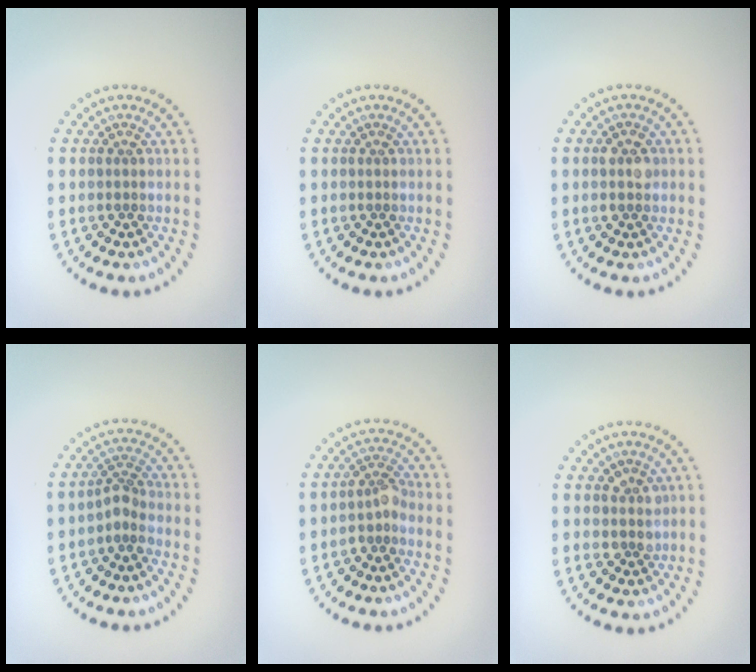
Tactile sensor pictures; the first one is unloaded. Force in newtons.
{"total": 0.0}
{"total": 2.1, "press": 2.1, "slide": 0.0}
{"total": 1.9, "press": 1.4, "slide": 1.3}
{"total": 1.9, "press": 1.5, "slide": 1.1}
{"total": 1.7, "press": 1.4, "slide": 0.9}